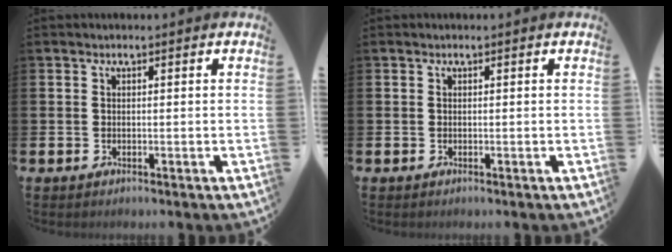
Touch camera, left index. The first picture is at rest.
{"total": 0.0}